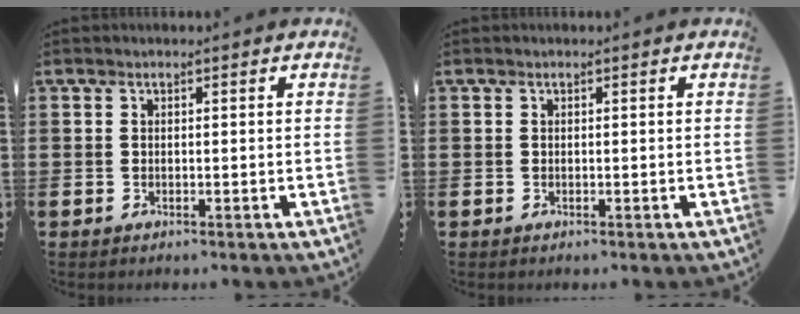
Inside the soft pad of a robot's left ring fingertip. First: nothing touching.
{"total": 0.0}